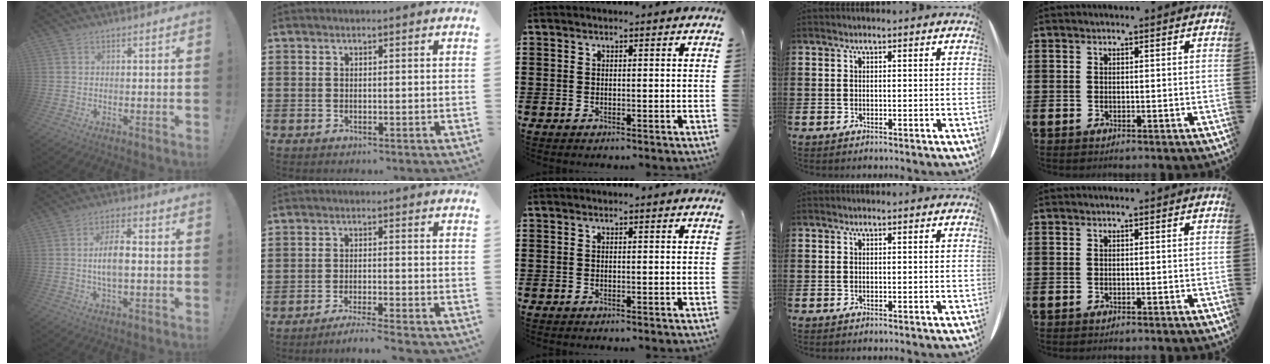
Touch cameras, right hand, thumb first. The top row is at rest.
{"thumb": {"total": 7.8, "force": [-0.4, 3.0, 7.2], "torque": [-0.131, 0.004, -0.012]}, "index": {"total": 3.3, "force": [-3.0, -0.4, 1.1], "torque": [-0.019, -0.002, -0.060]}}